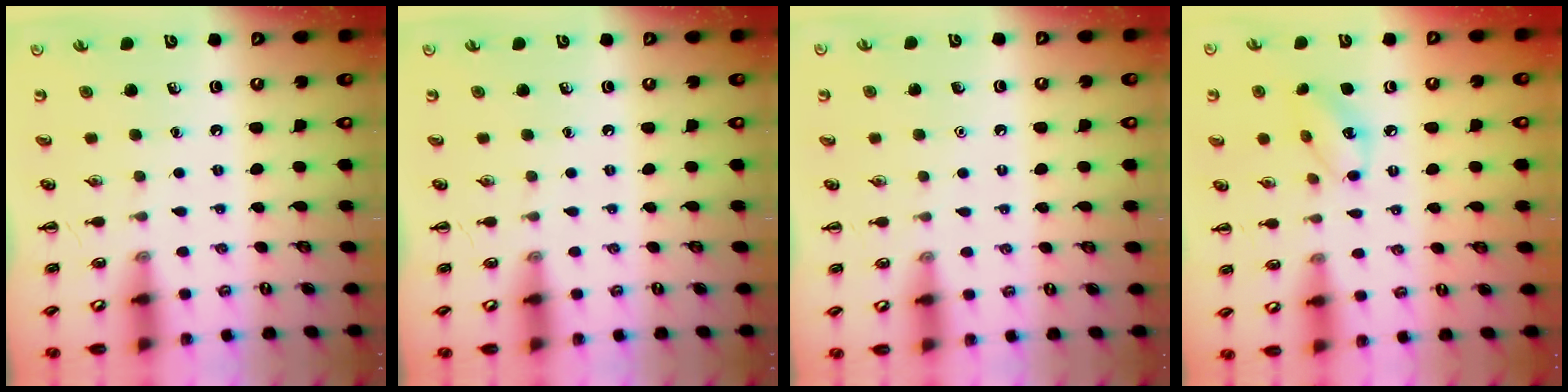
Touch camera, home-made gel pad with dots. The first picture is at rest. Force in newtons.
{"total": 0.0}
{"total": 1.5, "press": 1.5, "slide": 0.2}
{"total": 7.4, "press": 7.4, "slide": 0.6}